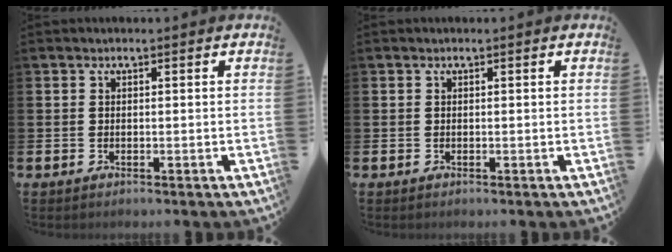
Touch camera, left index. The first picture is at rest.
{"total": 0.0}